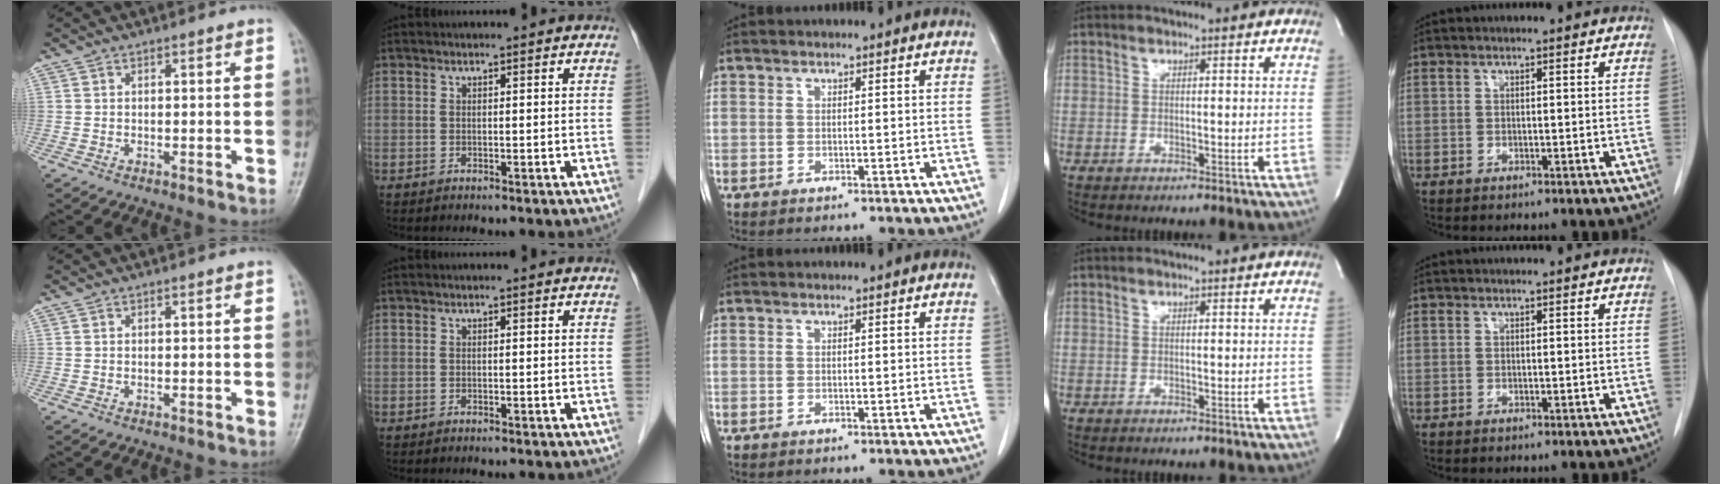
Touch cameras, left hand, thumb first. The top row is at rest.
{}